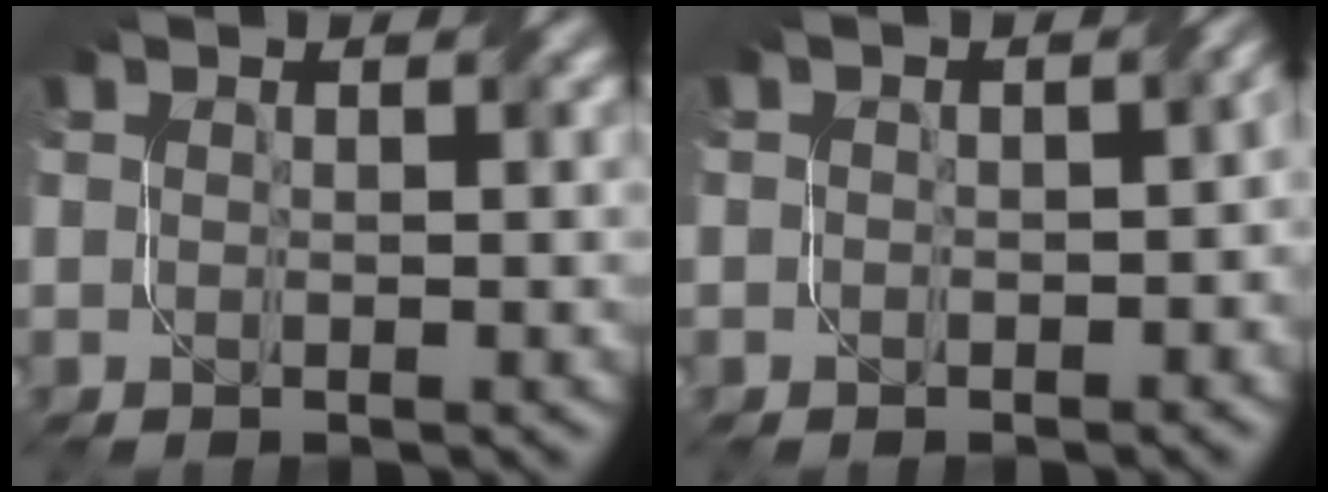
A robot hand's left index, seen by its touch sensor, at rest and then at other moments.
{"total": 3.3, "force": [-0.1, 2.3, 2.4], "torque": [-0.012, -0.004, 0.000]}